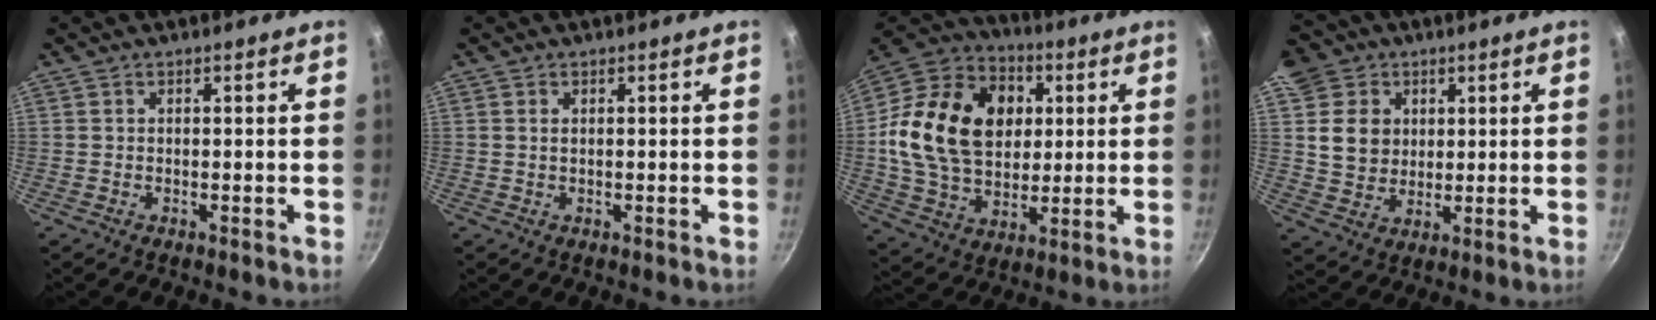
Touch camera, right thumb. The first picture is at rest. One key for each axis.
{"total": 0.8, "fx": 0.2, "fy": 0.4, "fz": 0.6, "tx": -0.011, "ty": 0.000, "tz": 0.004}
{"total": 24.5, "fx": 3.8, "fy": 17.8, "fz": 16.3, "tx": -0.263, "ty": 0.012, "tz": 0.065}
{"total": 10.9, "fx": 3.3, "fy": 9.5, "fz": 4.1, "tx": -0.041, "ty": -0.006, "tz": 0.061}